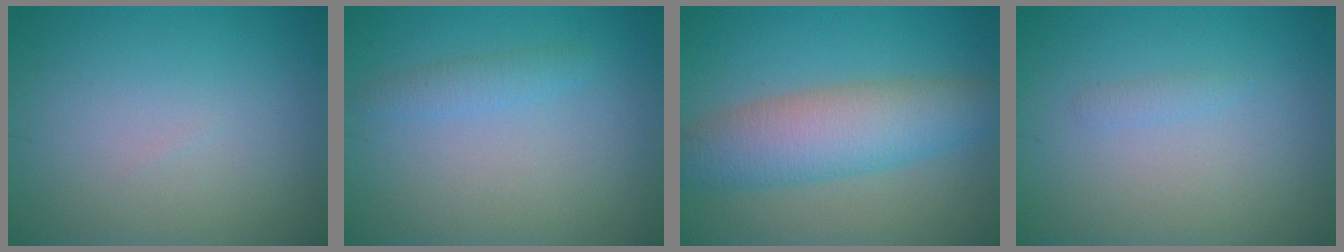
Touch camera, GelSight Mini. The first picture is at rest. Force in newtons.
{"total": 1.4, "press": 1.4, "slide": 0.1}
{"total": 6.7, "press": 6.7, "slide": 0.3}
{"total": 0.7, "press": 0.7, "slide": 0.1}